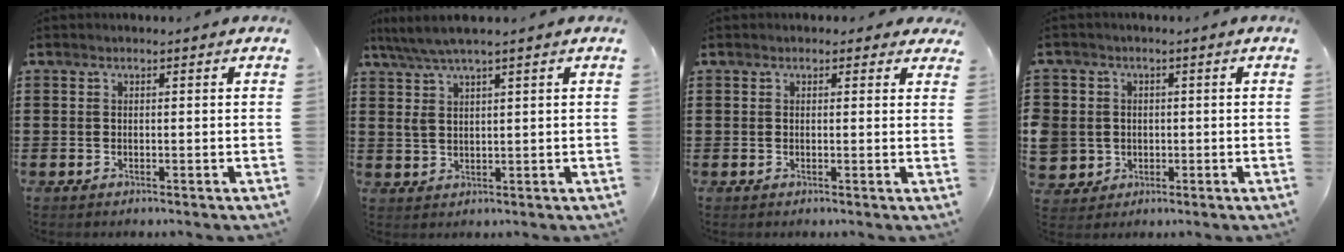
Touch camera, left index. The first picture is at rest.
{"total": 4.2, "force": [2.4, 0.7, 3.4], "torque": [-0.070, 0.003, 0.042]}
{"total": 1.2, "force": [0.8, 0.8, 0.4], "torque": [-0.004, 0.003, 0.013]}
{"total": 4.2, "force": [-0.4, 4.1, 0.4], "torque": [-0.039, 0.005, -0.013]}